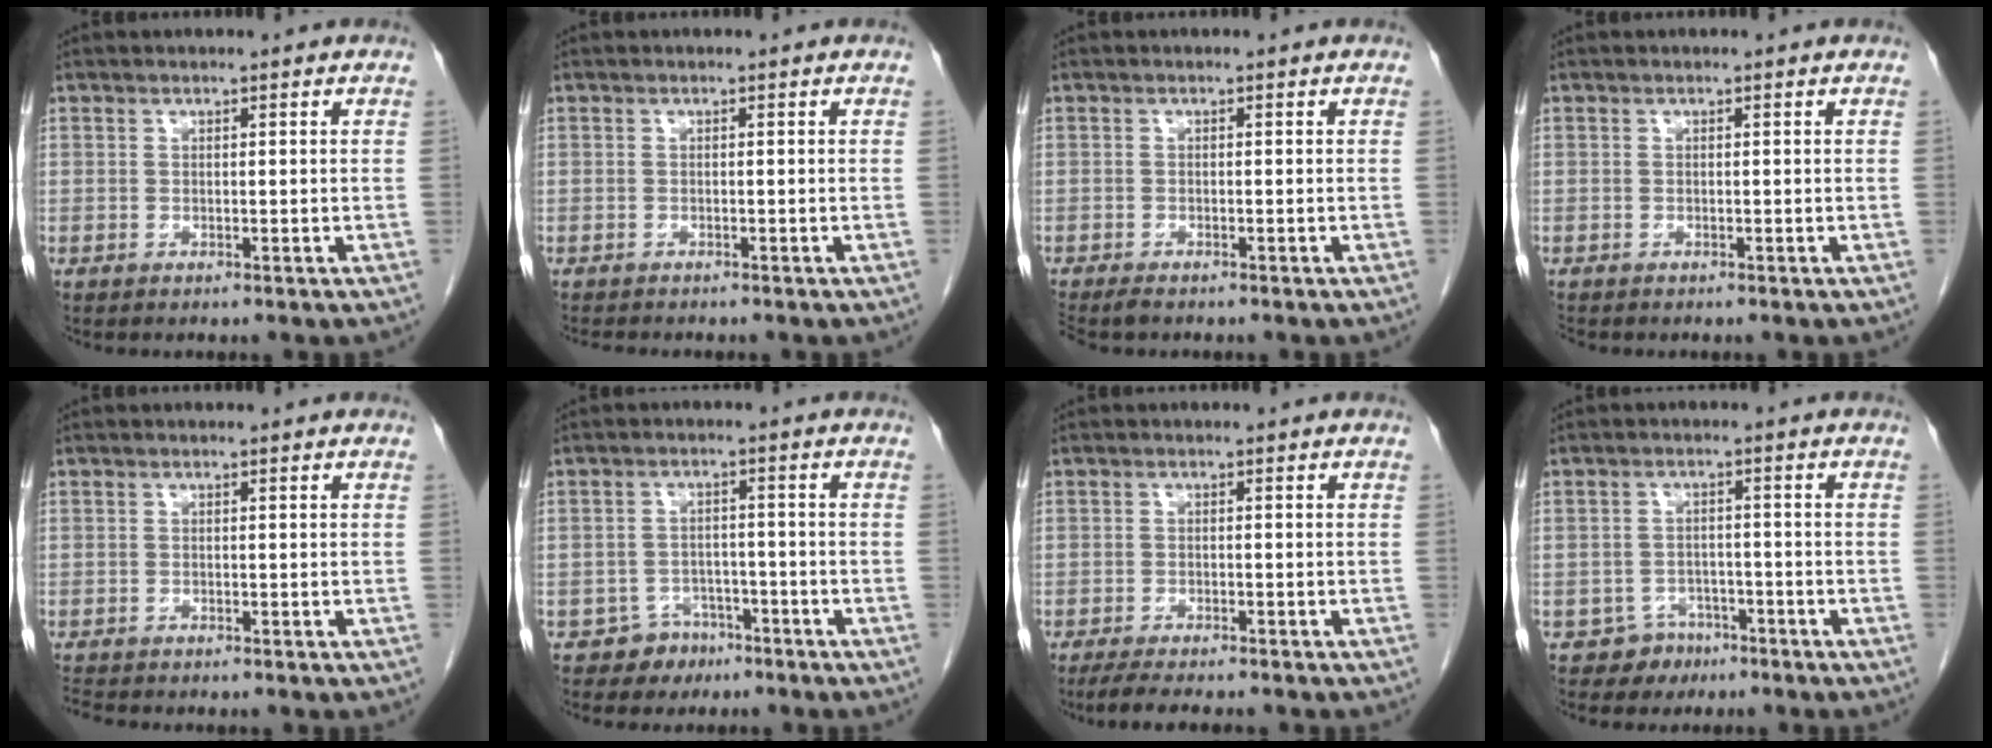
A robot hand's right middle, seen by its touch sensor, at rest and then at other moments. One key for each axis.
{"total": 3.0, "fx": -2.7, "fy": 0.5, "fz": 1.3, "tx": -0.022, "ty": -0.009, "tz": -0.036}
{"total": 3.1, "fx": -2.6, "fy": 0.8, "fz": 1.4, "tx": -0.024, "ty": -0.009, "tz": -0.041}
{"total": 0.6, "fx": -0.6, "fy": 0.2, "fz": 0.1, "tx": -0.007, "ty": -0.001, "tz": -0.013}
{"total": 1.5, "fx": -1.5, "fy": 0.0, "fz": 0.2, "tx": -0.010, "ty": -0.010, "tz": -0.026}
{"total": 3.9, "fx": -2.7, "fy": 2.8, "fz": 0.0, "tx": 0.003, "ty": 0.013, "tz": -0.037}
{"total": 6.3, "fx": -5.3, "fy": 1.0, "fz": 3.2, "tx": -0.048, "ty": -0.012, "tz": -0.081}
{"total": 3.6, "fx": -2.4, "fy": 2.6, "fz": -0.1, "tx": 0.004, "ty": 0.012, "tz": -0.033}